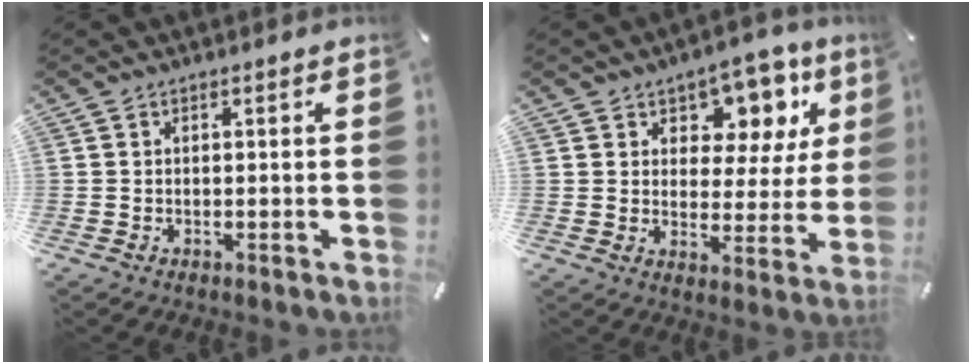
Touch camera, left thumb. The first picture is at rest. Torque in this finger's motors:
{"motor_torque": [0.79, -0.25, 0.33, 0.31, 0.03]}